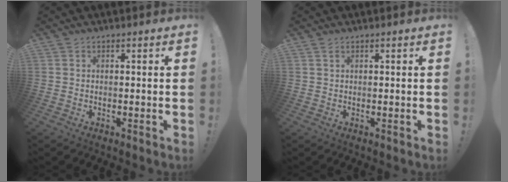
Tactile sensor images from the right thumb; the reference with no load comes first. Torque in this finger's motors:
{"motor_torque": [0.05, 0.02, 0.14, 0.09, 0.03]}